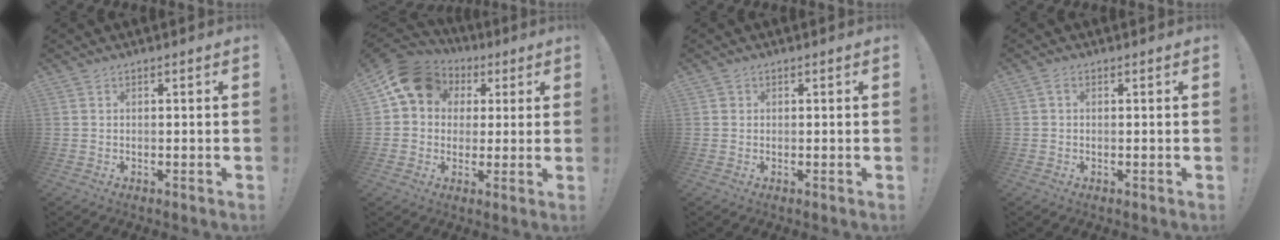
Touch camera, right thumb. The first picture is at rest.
{"total": 12.9, "force": [4.8, 10.3, 6.1], "torque": [-0.088, -0.014, 0.095]}
{"total": 0.9, "force": [0.4, 0.8, 0.1], "torque": [0.004, 0.000, 0.007]}
{"total": 0.9, "force": [0.0, 0.5, 0.8], "torque": [-0.023, 0.006, 0.001]}